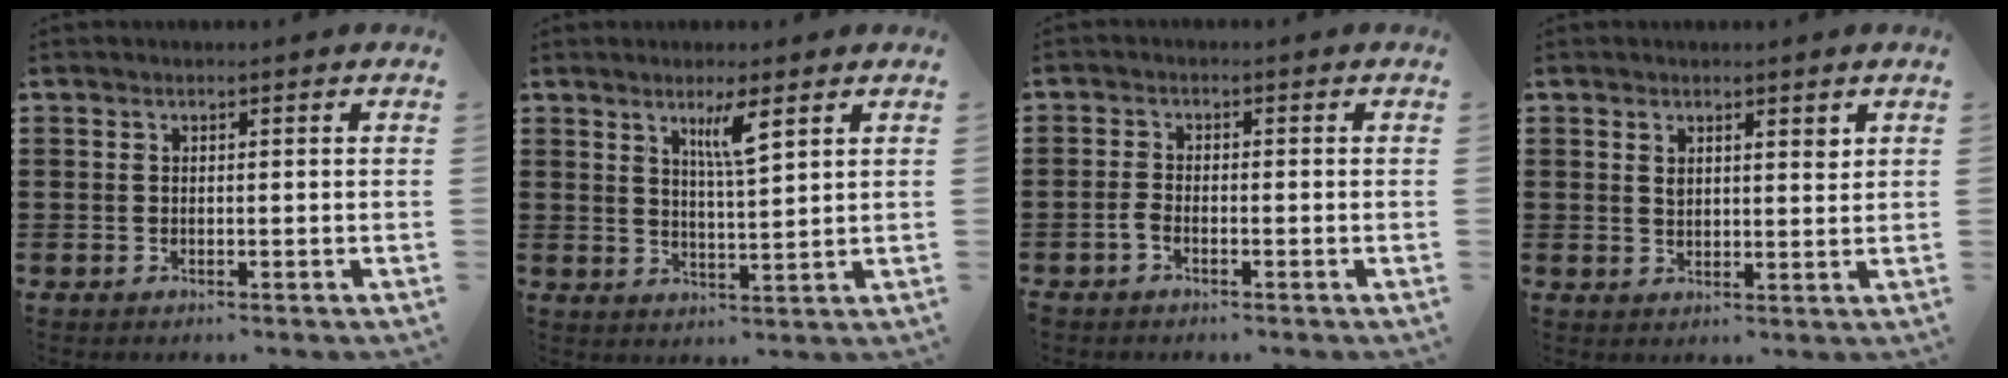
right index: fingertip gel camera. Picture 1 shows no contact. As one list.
[{"total": 4.4, "force": [2.6, 0.5, 3.5], "torque": [-0.068, 0.000, 0.042]}, {"total": 1.6, "force": [-1.0, 0.5, 1.1], "torque": [-0.029, -0.001, -0.023]}, {"total": 2.2, "force": [1.4, 1.0, 1.4], "torque": [-0.021, 0.001, 0.023]}]